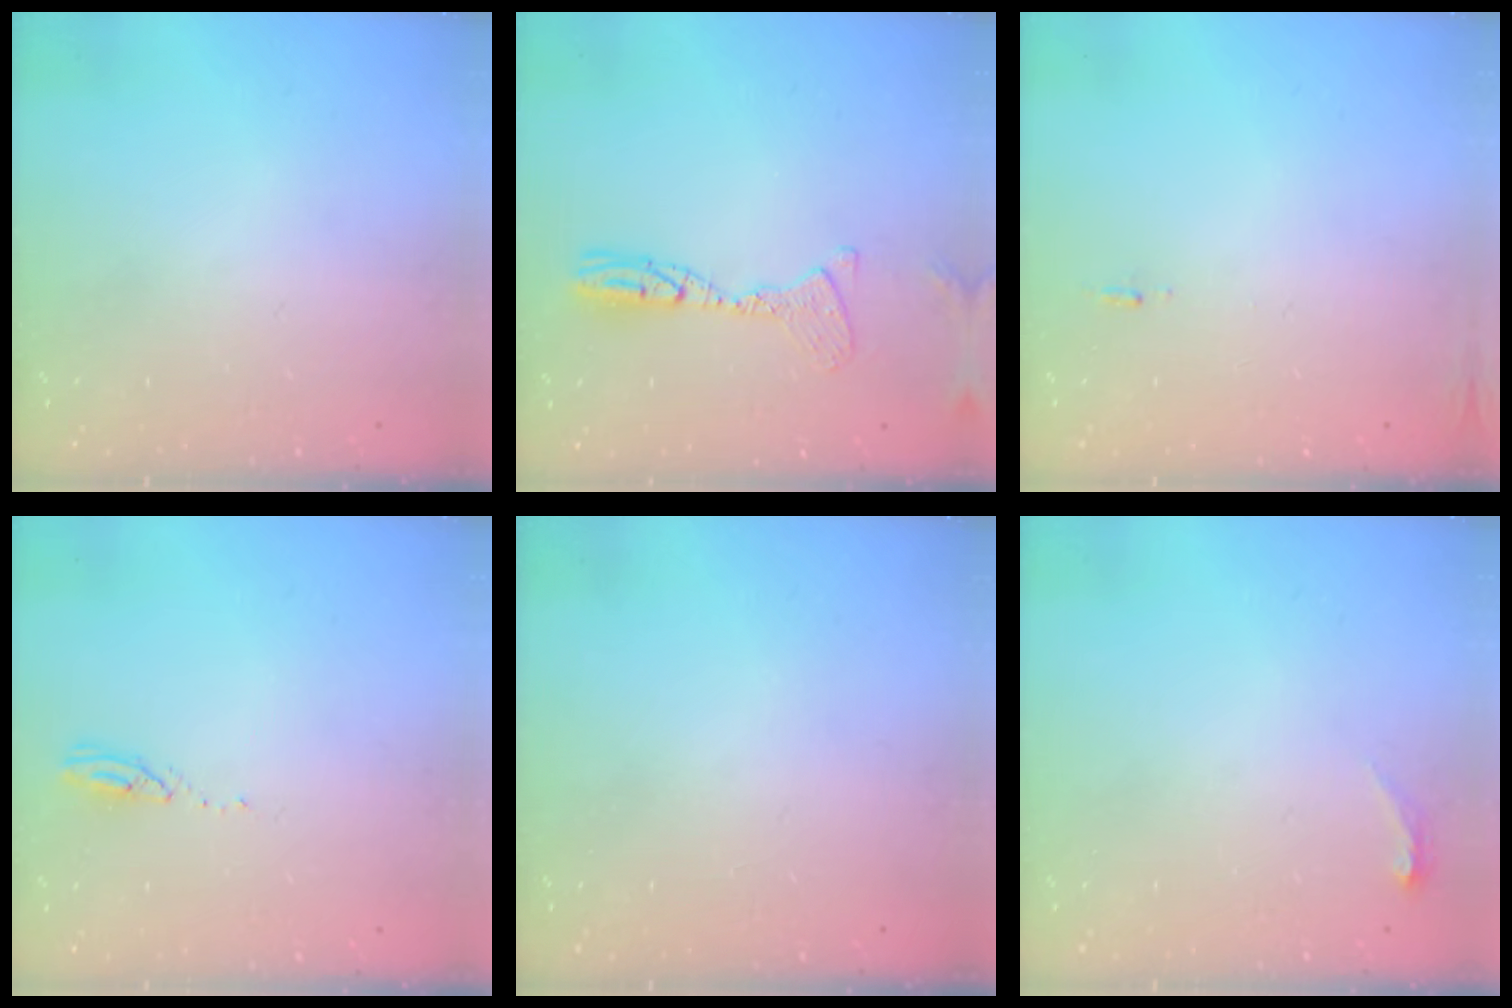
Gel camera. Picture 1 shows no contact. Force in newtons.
{"total": 11.8, "press": 11.6, "slide": 2.1}
{"total": 5.6, "press": 5.3, "slide": 1.8}
{"total": 3.1, "press": 3.1, "slide": 0.3}
{"total": 0.0}
{"total": 3.8, "press": 3.5, "slide": 1.6}